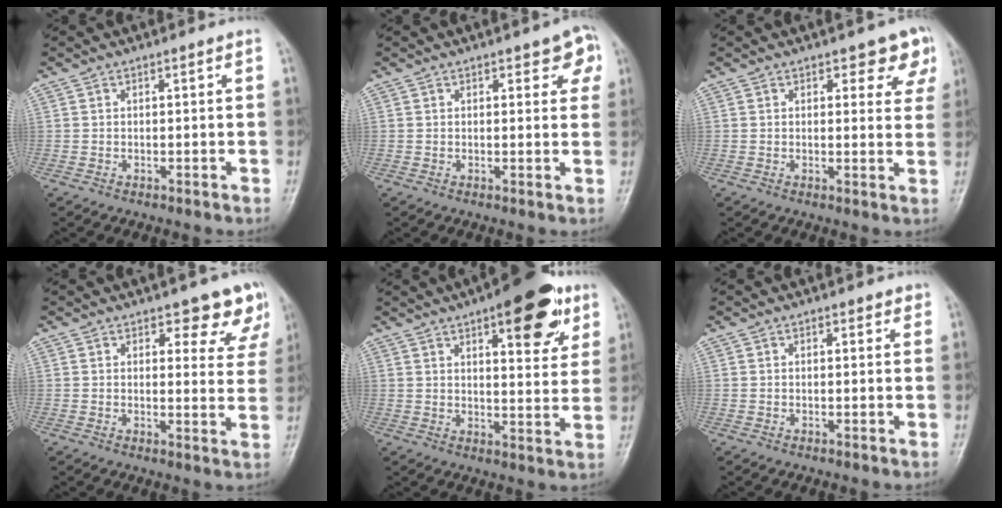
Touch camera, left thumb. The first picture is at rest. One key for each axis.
{"total": 4.7, "fx": 2.2, "fy": 2.3, "fz": 3.5, "tx": -0.013, "ty": -0.005, "tz": 0.018}
{"total": 5.6, "fx": 3.3, "fy": 2.8, "fz": 3.5, "tx": -0.004, "ty": -0.014, "tz": 0.034}
{"total": 7.6, "fx": 6.1, "fy": 3.4, "fz": 3.0, "tx": 0.009, "ty": -0.037, "tz": 0.057}
{"total": 15.0, "fx": 7.9, "fy": 5.7, "fz": 11.4, "tx": -0.115, "ty": -0.027, "tz": 0.104}
{"total": 1.0, "fx": 0.7, "fy": 0.6, "fz": 0.4, "tx": 0.003, "ty": -0.004, "tz": 0.005}